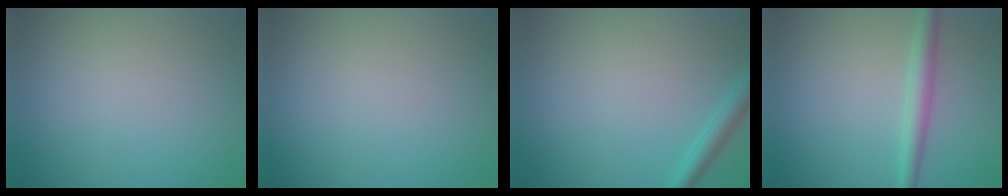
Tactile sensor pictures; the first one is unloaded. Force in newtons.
{"total": 0.0}
{"total": 1.8, "press": 1.8, "slide": 0.1}
{"total": 2.4, "press": 2.4, "slide": 0.1}